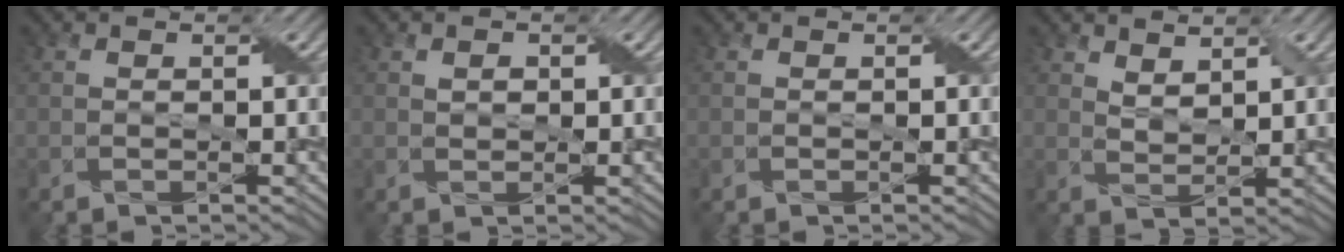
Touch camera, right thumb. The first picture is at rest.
{"total": 1.1, "force": [0.3, 0.8, 0.7], "torque": [-0.016, 0.000, 0.009]}
{"total": 0.0}
{"total": 2.5, "force": [1.9, 1.0, 1.2], "torque": [-0.032, -0.004, 0.042]}